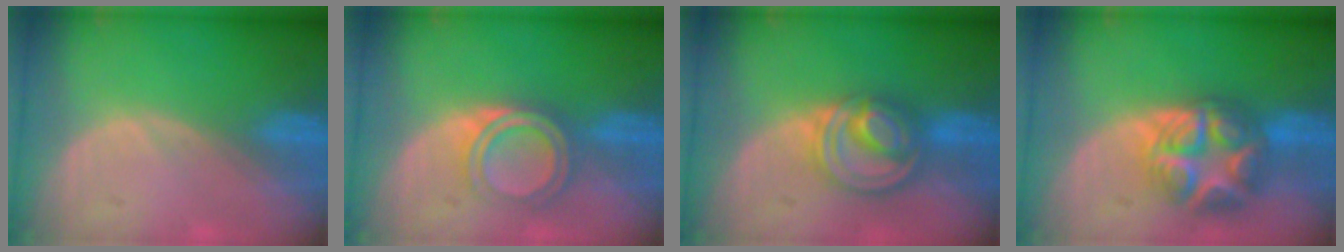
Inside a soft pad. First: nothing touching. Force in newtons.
{"total": 5.3, "press": 4.9, "slide": 1.9}
{"total": 7.9, "press": 6.8, "slide": 3.9}
{"total": 8.9, "press": 8.9, "slide": 0.5}